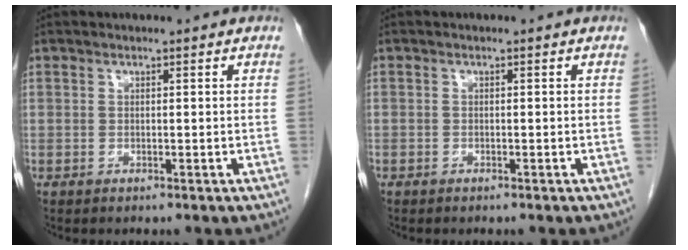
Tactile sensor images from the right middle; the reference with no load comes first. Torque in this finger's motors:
{"motor_torque": [0.97, -1.17, 0.76, 0.06]}